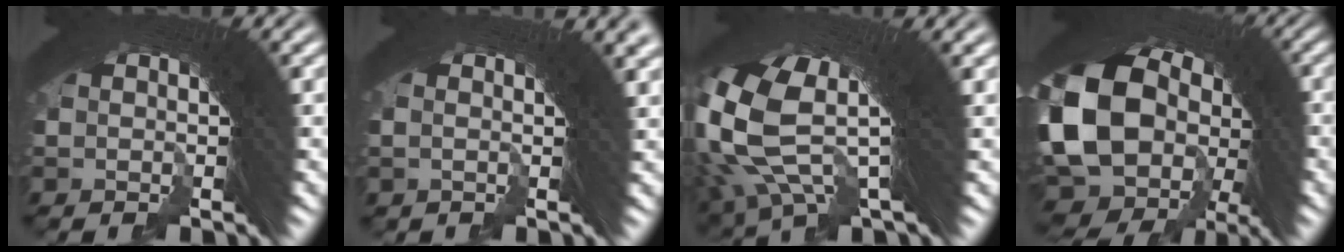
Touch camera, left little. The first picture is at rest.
{"total": 3.2, "force": [1.5, 0.4, 2.8], "torque": [-0.021, 0.021, 0.014]}
{"total": 10.0, "force": [2.7, 5.3, 8.1], "torque": [-0.198, -0.010, 0.052]}
{"total": 20.1, "force": [-1.9, 16.4, 11.4], "torque": [-0.271, -0.057, -0.021]}